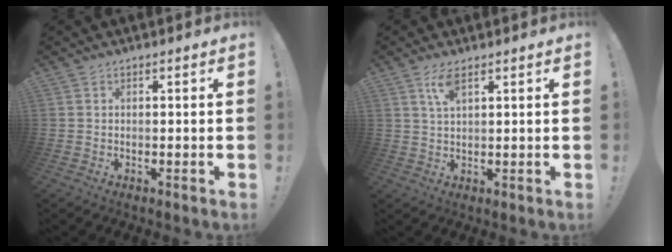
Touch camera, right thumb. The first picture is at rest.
{"total": 4.5, "force": [2.5, 1.3, 3.5], "torque": [-0.062, -0.007, 0.041]}